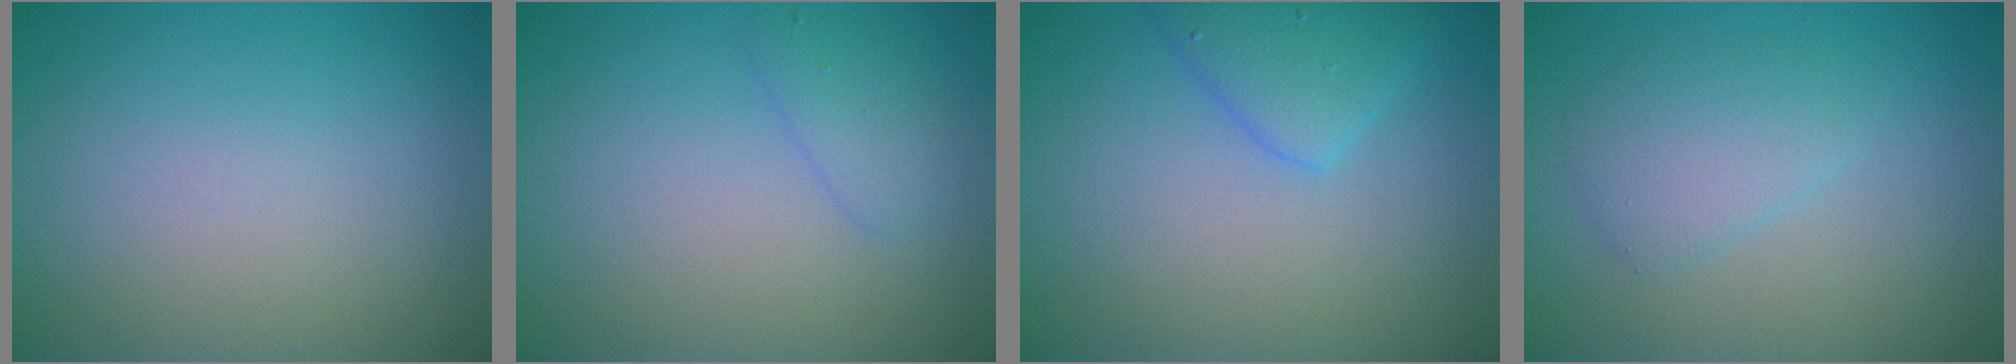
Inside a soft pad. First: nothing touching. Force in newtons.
{"total": 1.7, "press": 1.7, "slide": 0.1}
{"total": 3.0, "press": 3.0, "slide": 0.1}
{"total": 2.4, "press": 2.4, "slide": 0.1}